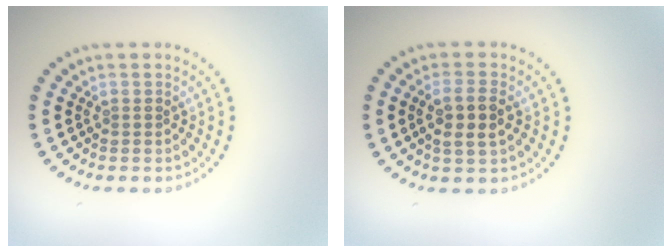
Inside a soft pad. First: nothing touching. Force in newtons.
{"total": 3.0, "press": 2.8, "slide": 0.9}